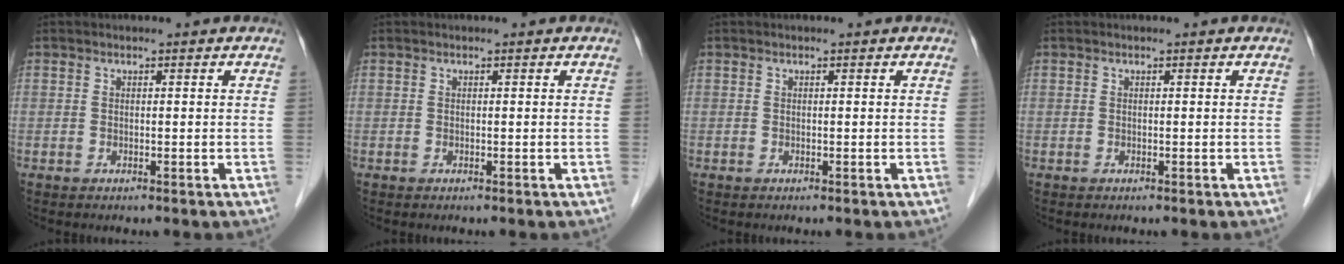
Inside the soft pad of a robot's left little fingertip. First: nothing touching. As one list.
[{"total": 0.0}, {"total": 0.0}, {"total": 0.0}]